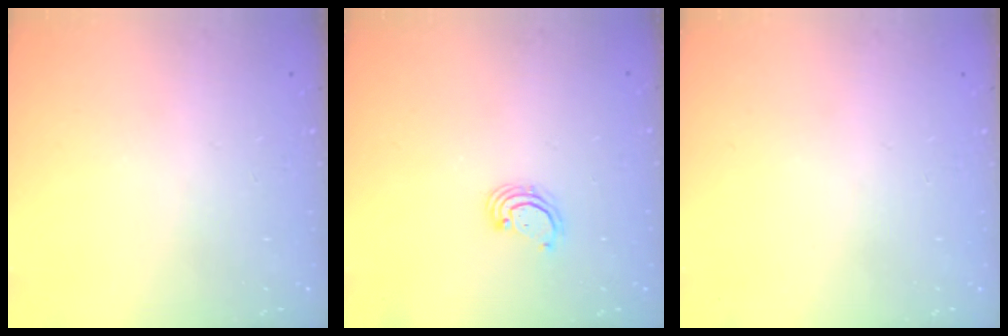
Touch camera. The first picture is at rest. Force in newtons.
{"total": 2.8, "press": 2.8, "slide": 0.3}
{"total": 0.0}